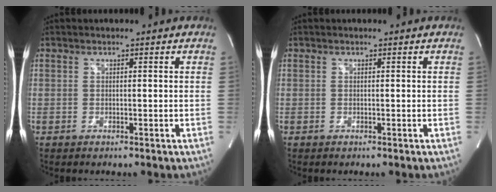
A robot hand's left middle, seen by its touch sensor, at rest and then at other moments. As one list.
[{"total": 0.0}]